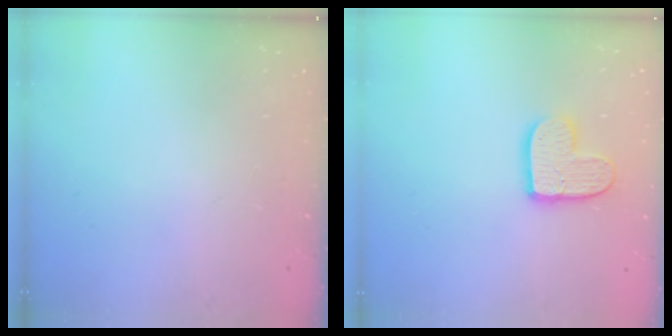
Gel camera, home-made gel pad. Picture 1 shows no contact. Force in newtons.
{"total": 11.5, "press": 11.4, "slide": 1.0}